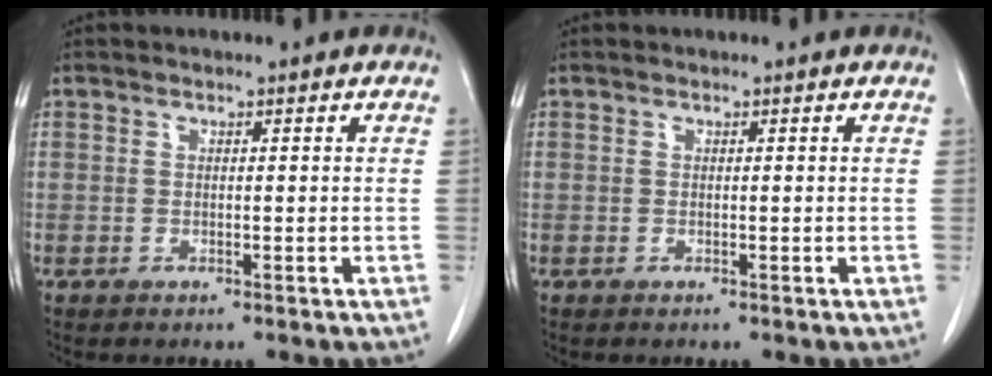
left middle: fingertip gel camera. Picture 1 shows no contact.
{"total": 0.0}